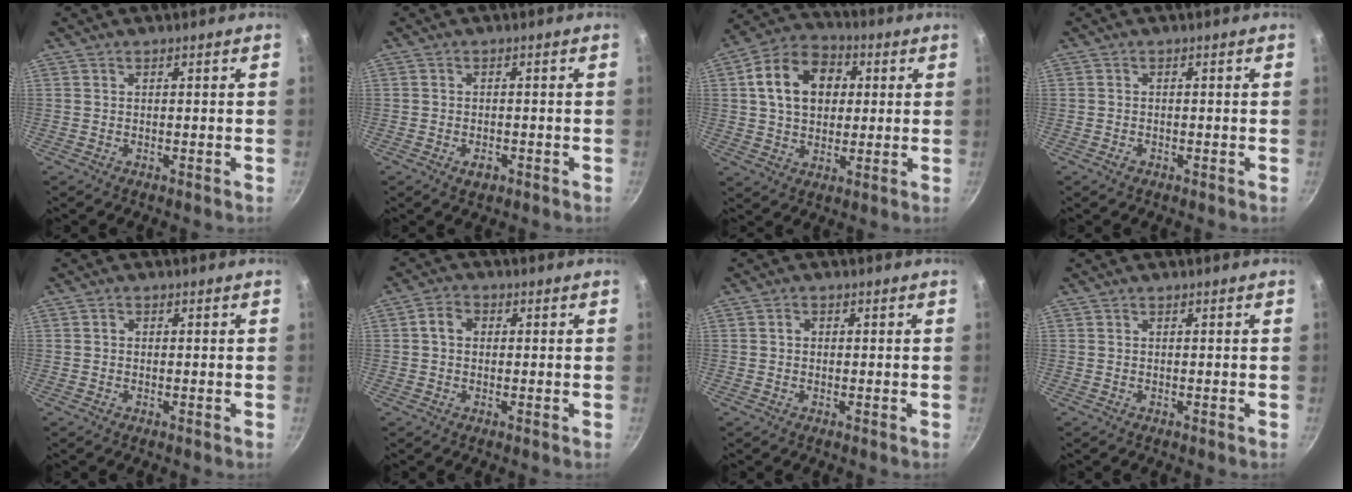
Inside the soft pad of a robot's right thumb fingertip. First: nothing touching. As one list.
[{"total": 2.5, "force": [-1.2, 1.5, 1.5], "torque": [-0.025, 0.007, -0.018]}, {"total": 14.0, "force": [2.9, 10.3, 9.0], "torque": [-0.129, 0.019, 0.035]}, {"total": 1.1, "force": [-0.7, 0.8, 0.5], "torque": [-0.009, 0.003, -0.012]}, {"total": 0.9, "force": [0.0, 0.8, 0.4], "torque": [-0.006, 0.005, -0.001]}, {"total": 3.7, "force": [0.4, 2.9, 2.2], "torque": [-0.031, 0.010, -0.001]}, {"total": 1.3, "force": [0.1, 1.1, 0.7], "torque": [-0.011, 0.006, 0.000]}, {"total": 0.0}]